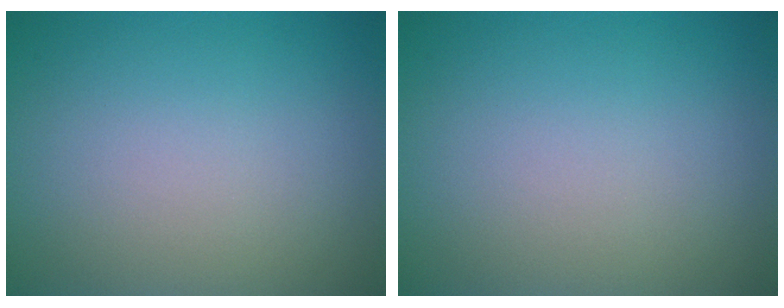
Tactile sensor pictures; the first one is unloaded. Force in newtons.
{"total": 0.0}